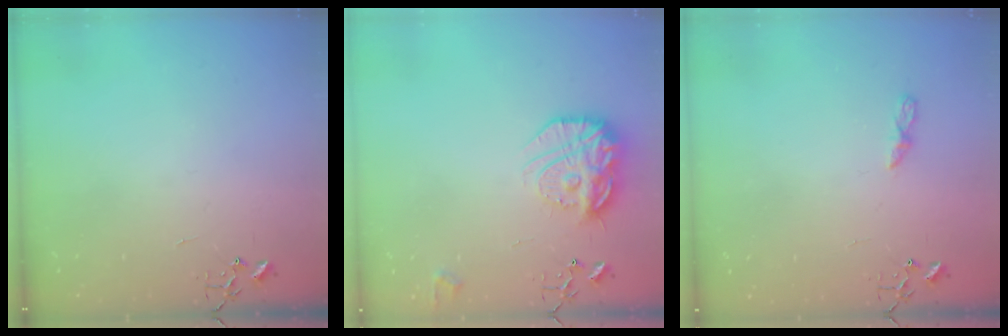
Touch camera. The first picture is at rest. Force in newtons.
{"total": 18.7, "press": 18.6, "slide": 1.6}
{"total": 5.5, "press": 5.4, "slide": 0.4}